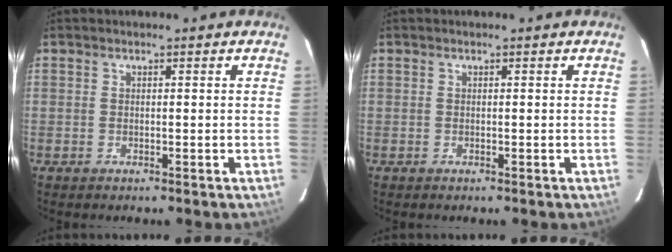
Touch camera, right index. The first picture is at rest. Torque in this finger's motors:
{"motor_torque": [0.00, 0.00, 0.02, 0.00]}